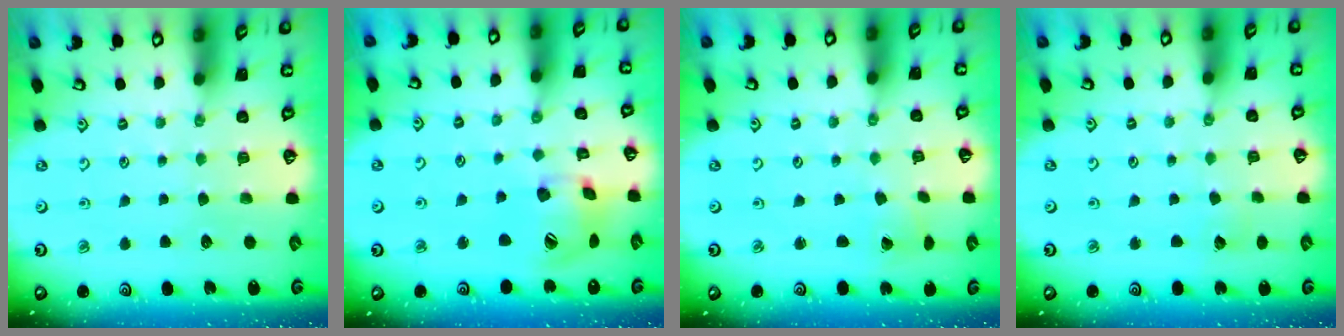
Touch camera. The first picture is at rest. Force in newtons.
{"total": 14.4, "press": 14.3, "slide": 2.2}
{"total": 2.2, "press": 2.2, "slide": 0.2}
{"total": 2.8, "press": 2.8, "slide": 0.2}